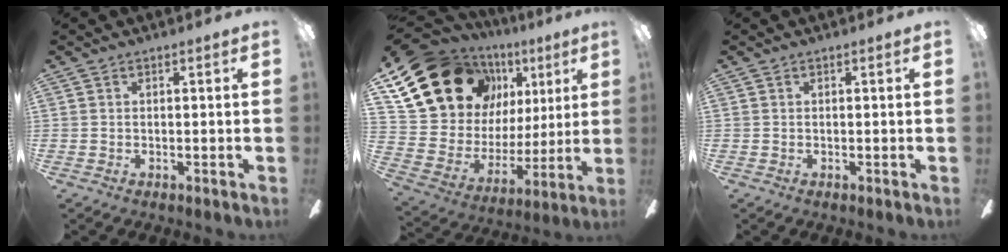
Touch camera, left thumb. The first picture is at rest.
{"total": 22.3, "force": [11.8, 15.4, 10.9], "torque": [-0.219, -0.063, 0.233]}
{"total": 0.0}